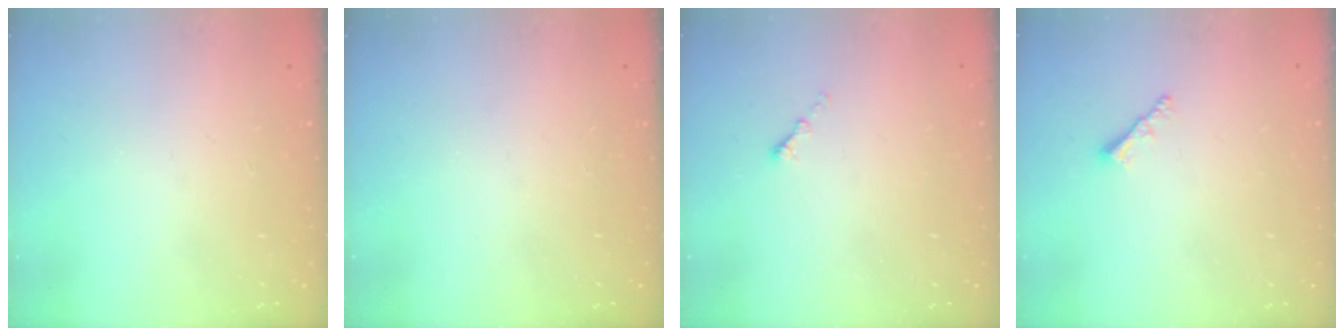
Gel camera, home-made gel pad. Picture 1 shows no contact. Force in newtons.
{"total": 0.0}
{"total": 1.1, "press": 1.0, "slide": 0.5}
{"total": 2.1, "press": 2.0, "slide": 0.5}